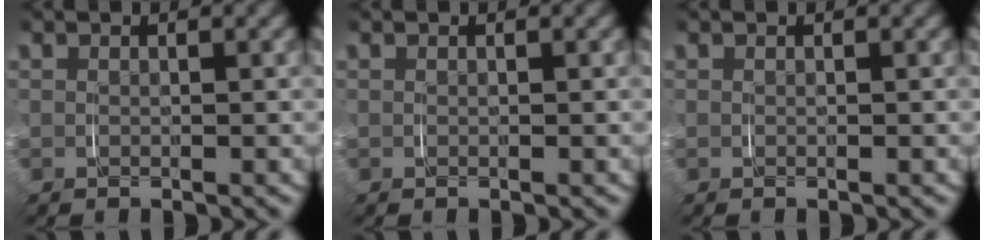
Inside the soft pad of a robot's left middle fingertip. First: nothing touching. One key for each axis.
{"total": 0.0}
{"total": 0.0}